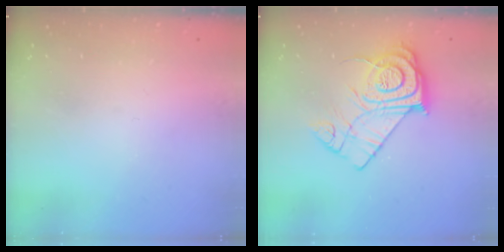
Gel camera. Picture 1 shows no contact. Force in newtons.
{"total": 13.5, "press": 13.5, "slide": 1.0}